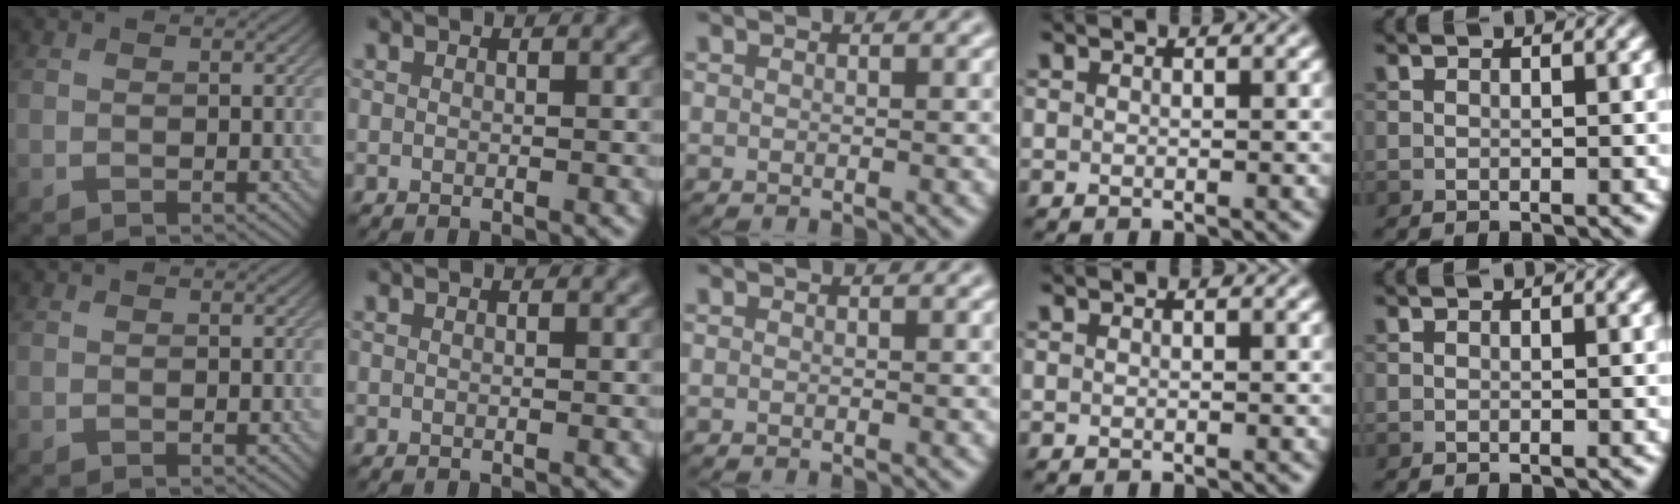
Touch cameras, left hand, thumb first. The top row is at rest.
{}